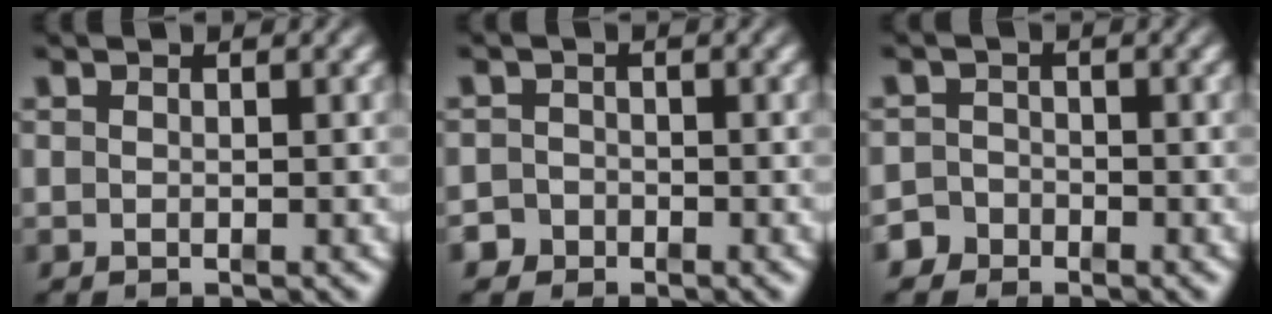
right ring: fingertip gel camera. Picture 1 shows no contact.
{"total": 2.7, "force": [-1.9, 2.0, -0.2], "torque": [-0.001, -0.017, -0.030]}
{"total": 3.0, "force": [-2.3, 1.8, -0.1], "torque": [0.001, -0.015, -0.039]}